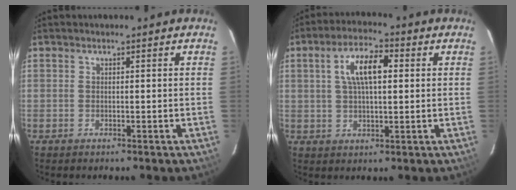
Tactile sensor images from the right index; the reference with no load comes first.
{"total": 8.4, "force": [2.0, 3.4, 7.5], "torque": [-0.137, 0.019, 0.036]}